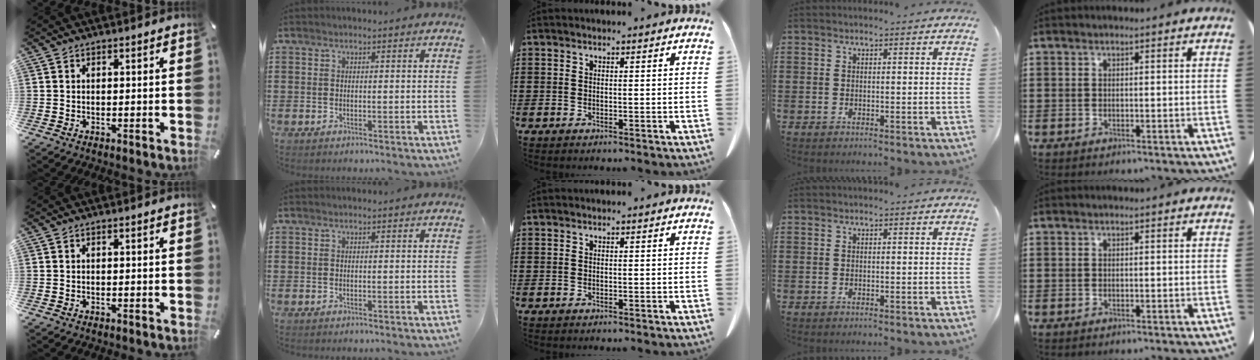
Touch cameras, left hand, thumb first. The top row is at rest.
{}